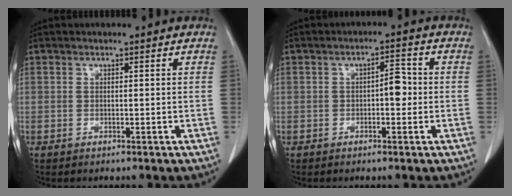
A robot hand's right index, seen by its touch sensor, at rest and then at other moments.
{"total": 3.2, "force": [-0.3, 1.3, 2.9], "torque": [-0.038, 0.008, -0.006]}